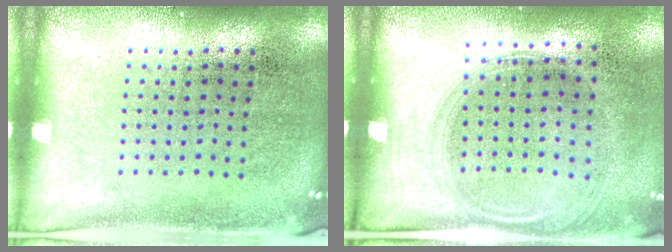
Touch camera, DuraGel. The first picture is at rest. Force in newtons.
{"total": 1.4, "press": 1.2, "slide": 0.7}